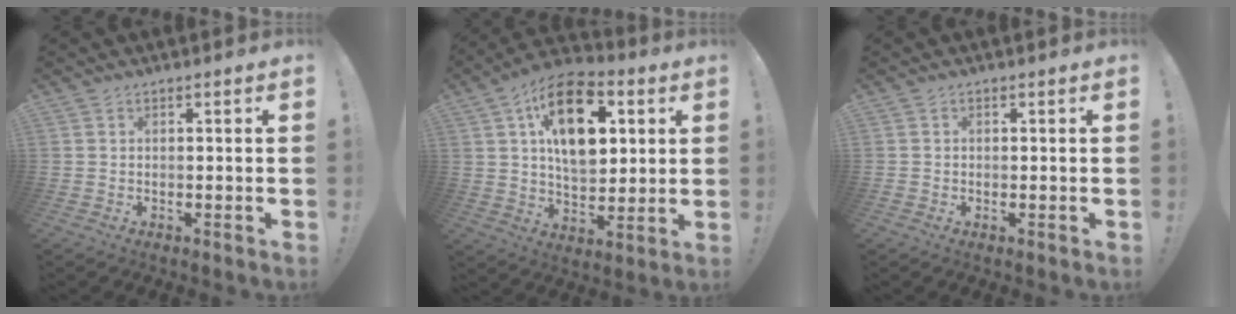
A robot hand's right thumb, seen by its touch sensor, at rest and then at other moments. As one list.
[{"total": 19.9, "force": [6.3, 11.9, 14.7], "torque": [-0.228, -0.009, 0.108]}, {"total": 0.6, "force": [-0.3, 0.5, 0.2], "torque": [-0.011, 0.005, -0.002]}]